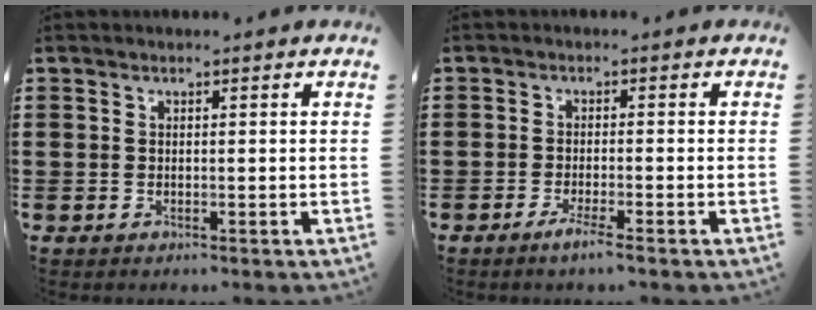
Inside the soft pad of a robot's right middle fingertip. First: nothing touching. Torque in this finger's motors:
{"motor_torque": [0.79, -0.22, 0.11, 0.12]}